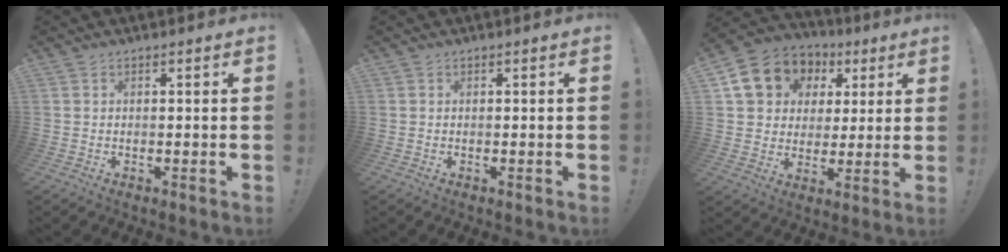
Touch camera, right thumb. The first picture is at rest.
{"total": 0.0}
{"total": 14.3, "force": [5.9, 11.7, 5.8], "torque": [-0.087, -0.022, 0.128]}